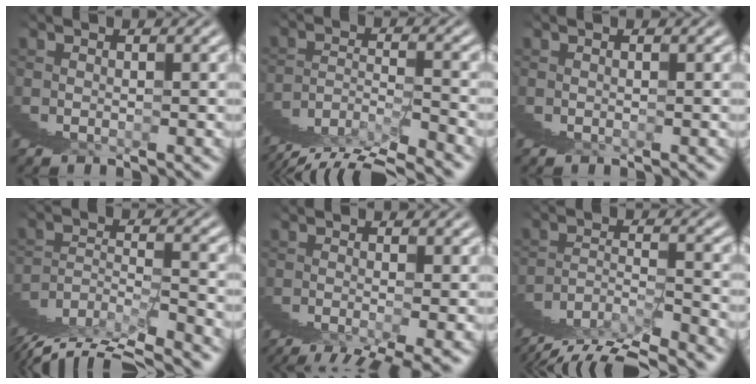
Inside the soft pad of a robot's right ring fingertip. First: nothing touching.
{"total": 2.5, "force": [0.6, 1.4, 2.0], "torque": [-0.016, 0.018, -0.010]}
{"total": 0.0}
{"total": 2.5, "force": [-0.4, 1.2, 2.1], "torque": [-0.022, 0.001, -0.014]}
{"total": 1.3, "force": [0.6, -0.9, 0.7], "torque": [0.000, 0.018, 0.002]}
{"total": 2.8, "force": [0.4, 1.7, 2.3], "torque": [-0.016, 0.018, -0.014]}